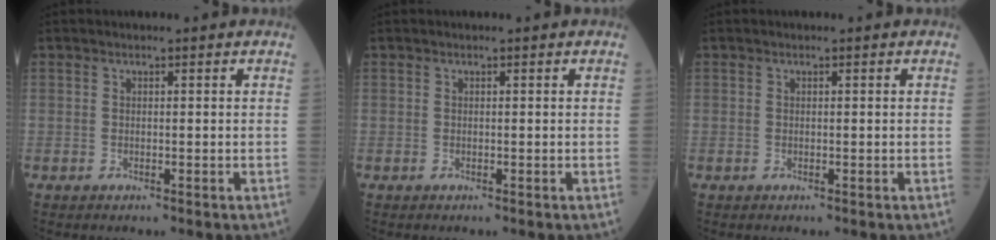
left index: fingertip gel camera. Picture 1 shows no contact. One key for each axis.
{"total": 0.0}
{"total": 0.0}